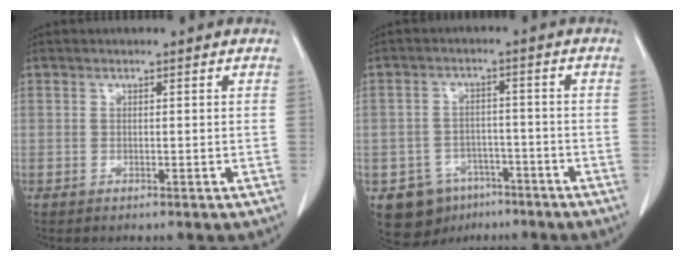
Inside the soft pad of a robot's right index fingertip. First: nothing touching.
{"total": 8.2, "force": [-4.9, 6.2, 2.0], "torque": [-0.033, 0.012, -0.067]}